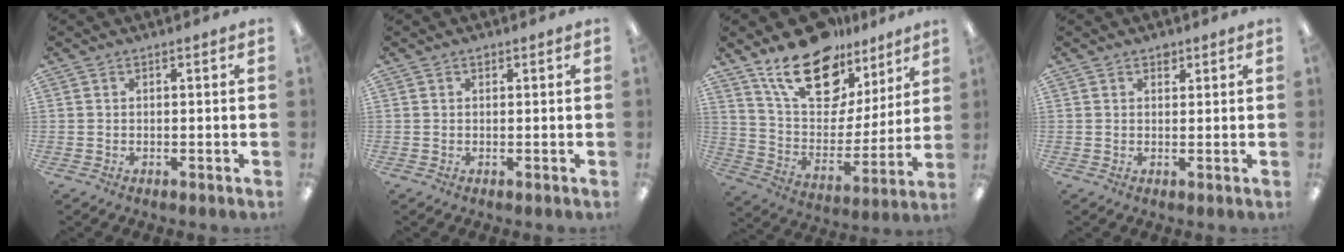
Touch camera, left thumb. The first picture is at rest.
{"total": 0.6, "force": [0.4, 0.4, 0.3], "torque": [-0.006, 0.003, 0.007]}
{"total": 20.9, "force": [14.7, 10.6, 10.4], "torque": [-0.179, -0.086, 0.260]}
{"total": 1.7, "force": [1.2, 1.0, 0.5], "torque": [-0.002, -0.002, 0.021]}